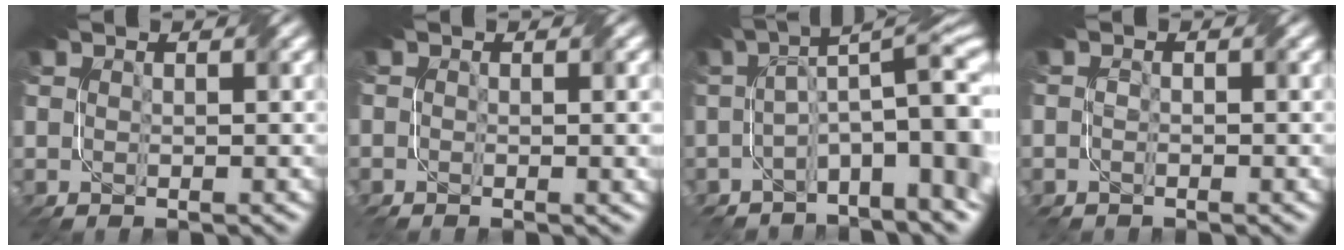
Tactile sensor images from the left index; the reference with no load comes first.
{"total": 1.6, "force": [-1.3, 0.4, 1.0], "torque": [0.003, 0.001, -0.008]}
{"total": 7.4, "force": [-3.2, 1.5, 6.5], "torque": [-0.097, 0.006, -0.040]}
{"total": 1.8, "force": [-1.7, 0.0, -0.7], "torque": [0.010, -0.003, -0.010]}